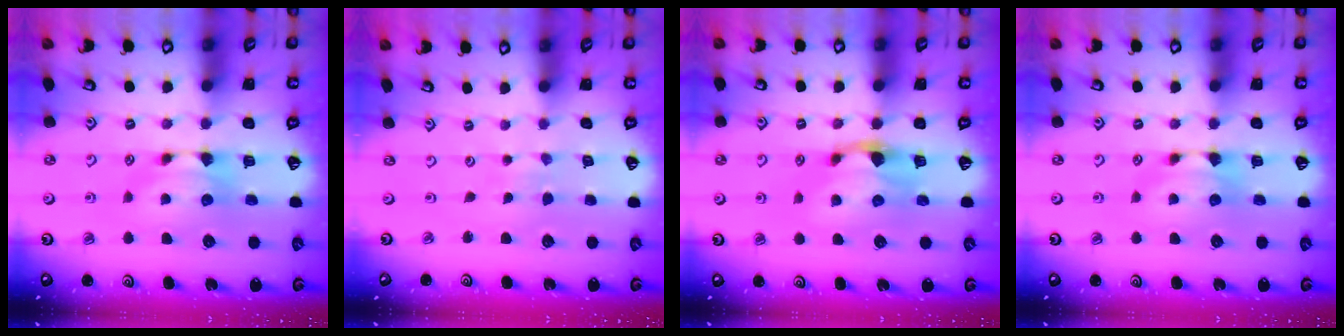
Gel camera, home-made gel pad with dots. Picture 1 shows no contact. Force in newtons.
{"total": 5.6, "press": 5.6, "slide": 0.2}
{"total": 1.9, "press": 1.4, "slide": 1.2}
{"total": 0.0}